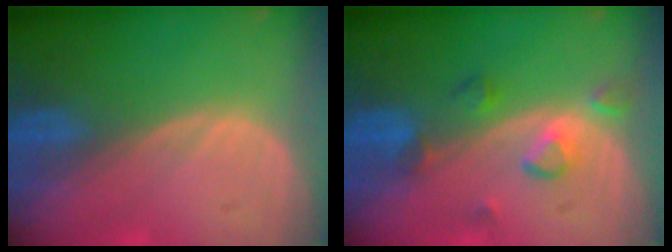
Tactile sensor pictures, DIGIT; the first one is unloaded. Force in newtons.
{"total": 4.0, "press": 4.0, "slide": 0.4}